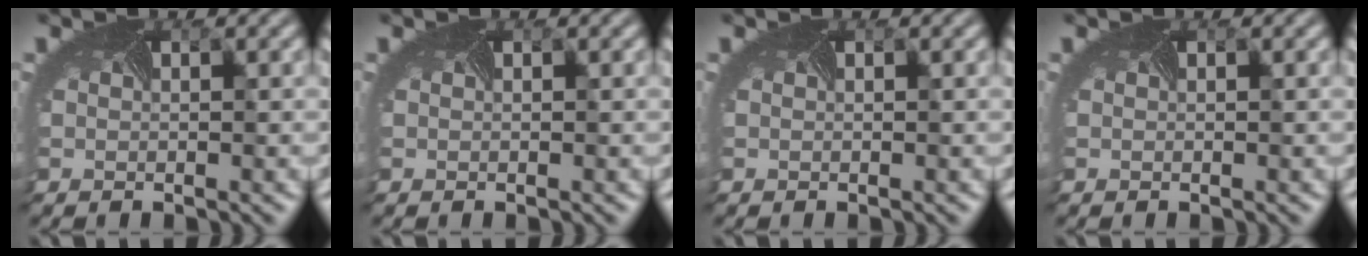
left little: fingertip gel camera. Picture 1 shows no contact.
{"total": 0.0}
{"total": 0.0}
{"total": 0.0}